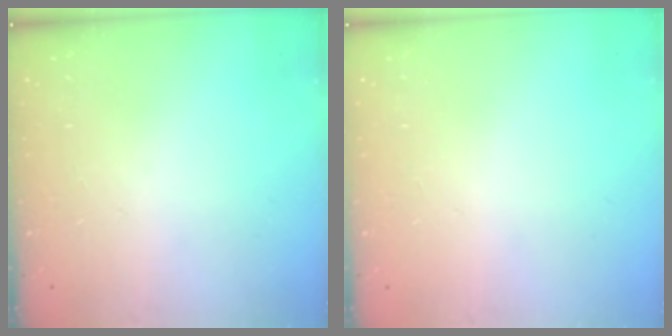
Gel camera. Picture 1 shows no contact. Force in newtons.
{"total": 1.0, "press": 0.8, "slide": 0.6}